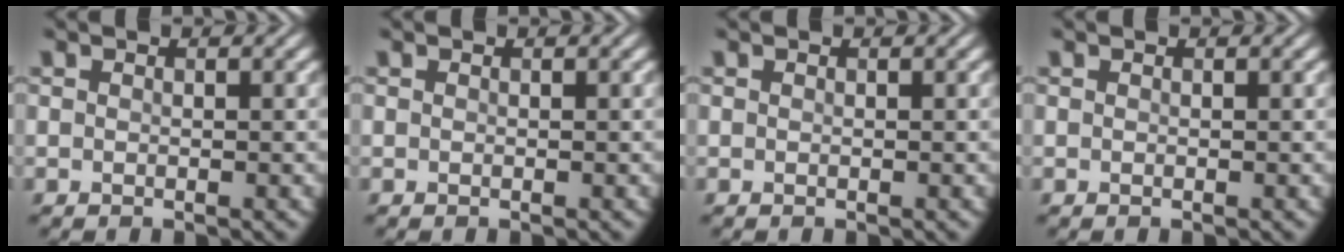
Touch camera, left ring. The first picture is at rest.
{"total": 0.0}
{"total": 0.0}
{"total": 0.0}